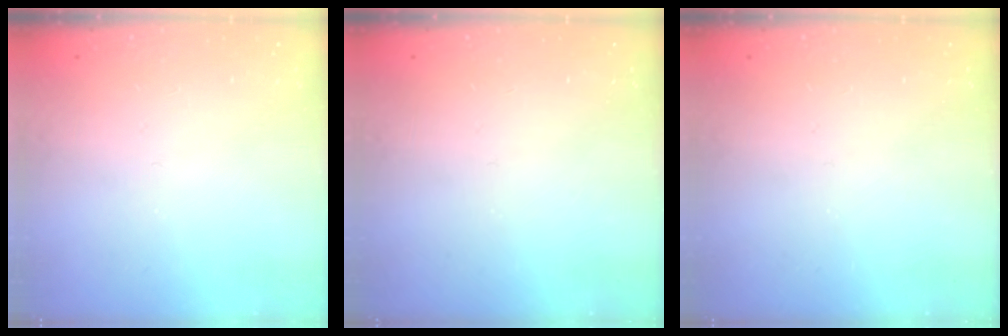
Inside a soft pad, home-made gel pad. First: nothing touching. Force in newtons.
{"total": 0.0}
{"total": 0.0}